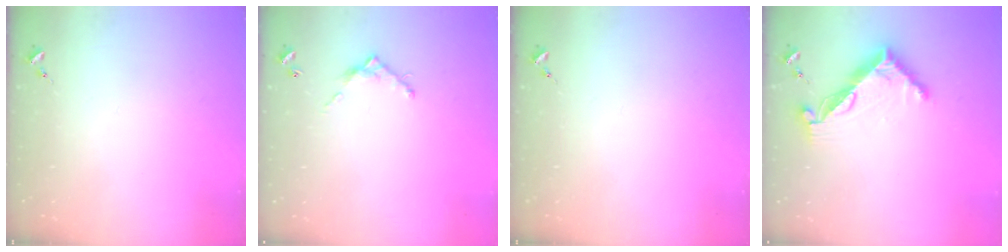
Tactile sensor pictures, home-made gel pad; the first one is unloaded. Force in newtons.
{"total": 6.0, "press": 6.0, "slide": 0.3}
{"total": 0.0}
{"total": 9.8, "press": 9.8, "slide": 0.9}